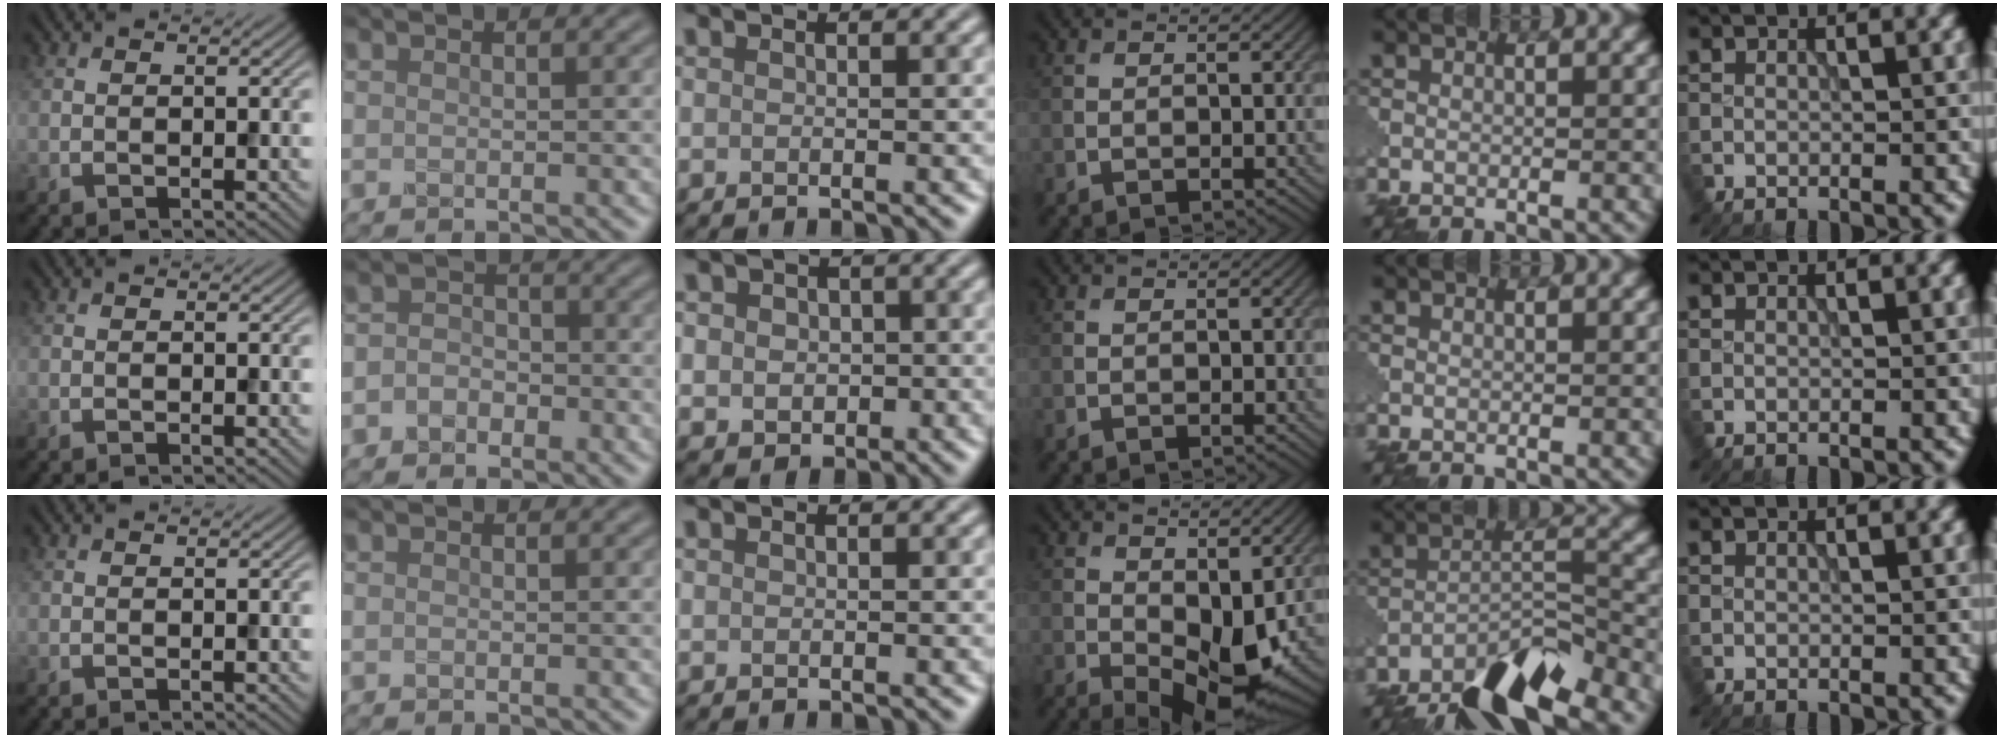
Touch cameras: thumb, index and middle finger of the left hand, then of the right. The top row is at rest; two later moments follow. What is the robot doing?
{"motion": "extract", "object": "pin"}